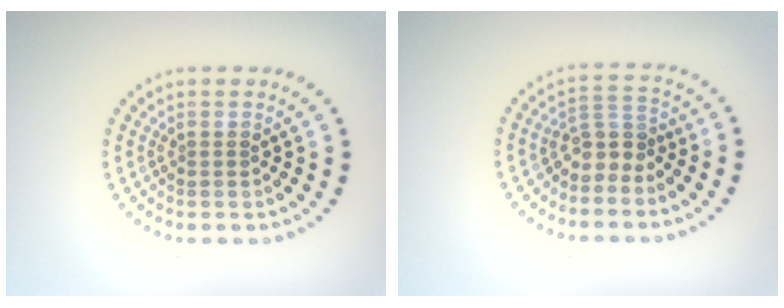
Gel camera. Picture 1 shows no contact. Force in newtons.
{"total": 2.7, "press": 2.1, "slide": 1.7}